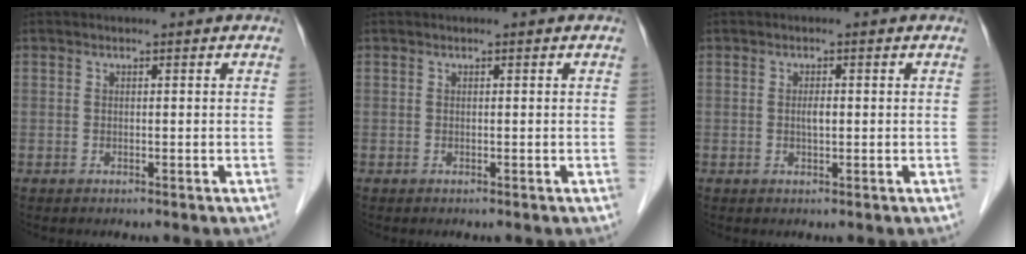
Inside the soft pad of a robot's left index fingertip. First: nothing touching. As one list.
[{"total": 0.0}, {"total": 1.3, "force": [-0.2, 0.4, 1.3], "torque": [-0.024, -0.003, -0.003]}]